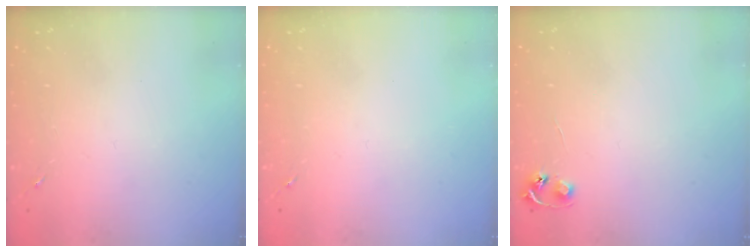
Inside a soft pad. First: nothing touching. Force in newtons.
{"total": 0.0}
{"total": 4.8, "press": 4.7, "slide": 0.5}